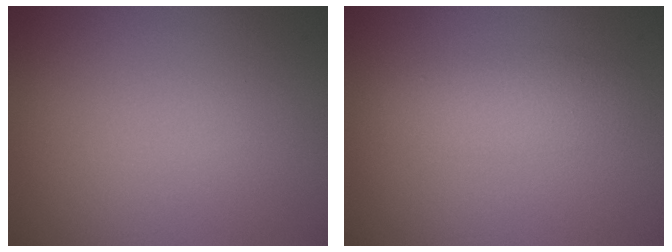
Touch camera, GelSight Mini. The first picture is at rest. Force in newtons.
{"total": 2.4, "press": 2.4, "slide": 0.0}